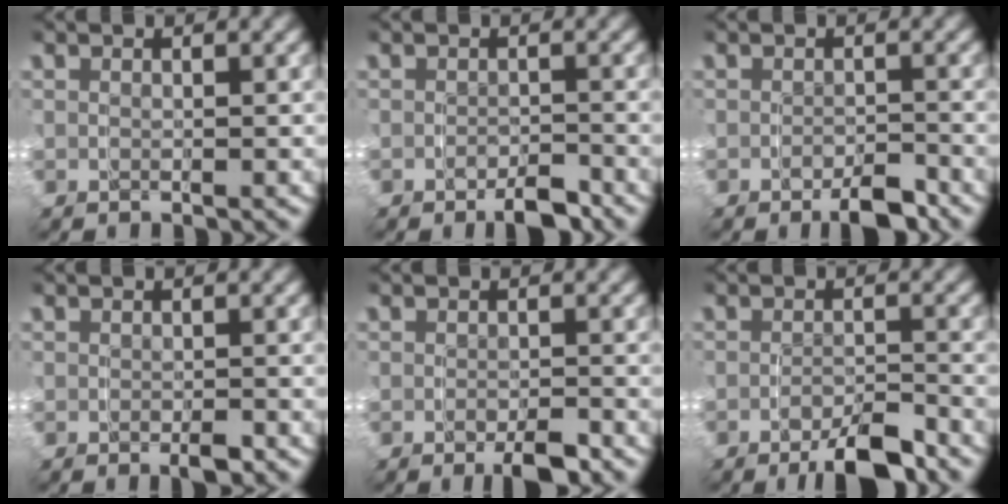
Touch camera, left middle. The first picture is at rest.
{"total": 1.5, "force": [-1.5, 0.2, 0.4], "torque": [0.000, 0.001, -0.028]}
{"total": 1.8, "force": [-1.6, 0.2, 0.7], "torque": [-0.005, 0.001, -0.031]}
{"total": 0.7, "force": [-0.6, 0.2, 0.4], "torque": [-0.005, -0.002, -0.010]}
{"total": 1.5, "force": [-1.2, 0.1, 0.9], "torque": [-0.010, -0.004, -0.019]}
{"total": 3.1, "force": [-2.5, 0.4, 1.7], "torque": [-0.020, -0.001, -0.047]}